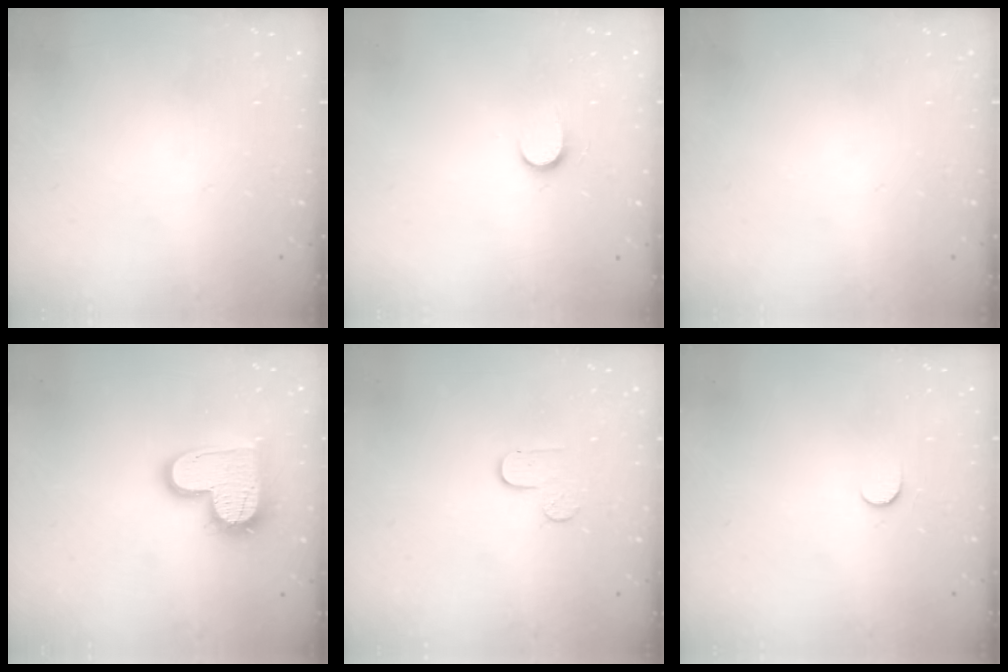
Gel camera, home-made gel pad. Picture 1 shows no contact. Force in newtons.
{"total": 5.6, "press": 5.5, "slide": 0.6}
{"total": 0.0}
{"total": 16.1, "press": 16.0, "slide": 1.2}
{"total": 3.7, "press": 3.6, "slide": 0.4}
{"total": 3.4, "press": 3.4, "slide": 0.4}